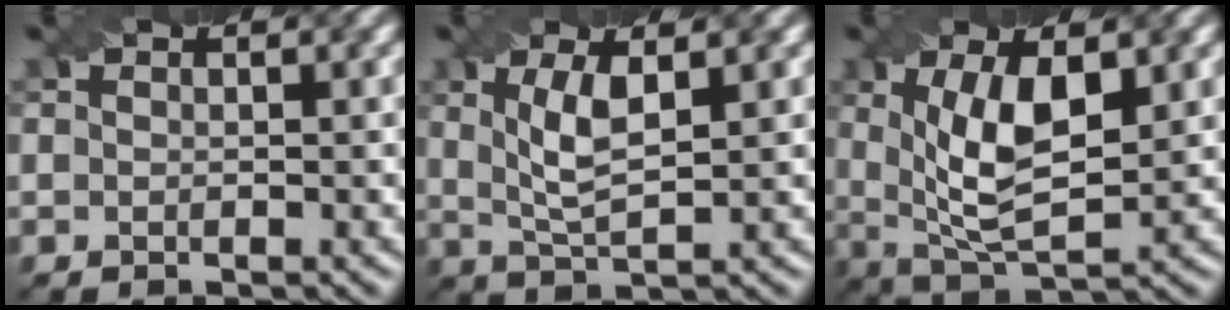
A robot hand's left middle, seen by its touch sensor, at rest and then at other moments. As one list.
[{"total": 4.0, "force": [1.0, 1.3, 3.6], "torque": [-0.078, -0.001, 0.023]}, {"total": 6.9, "force": [1.3, 2.8, 6.2], "torque": [-0.123, -0.005, 0.025]}]